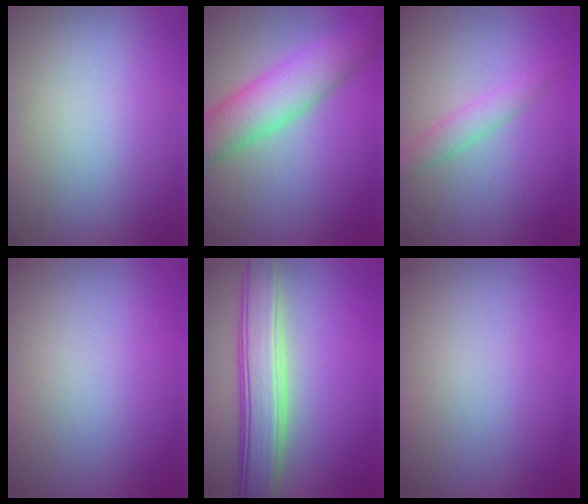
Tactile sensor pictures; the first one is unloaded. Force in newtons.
{"total": 6.7, "press": 6.7, "slide": 0.4}
{"total": 1.6, "press": 1.6, "slide": 0.1}
{"total": 0.0}
{"total": 6.4, "press": 6.4, "slide": 0.3}
{"total": 0.0}